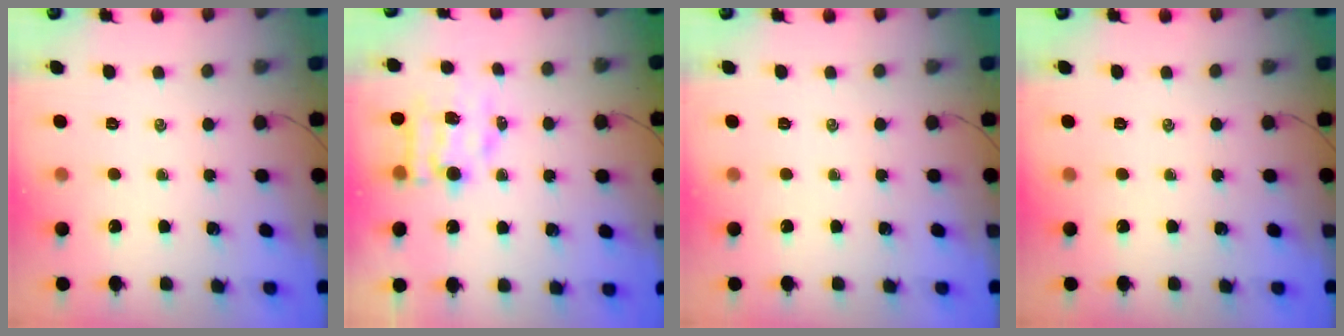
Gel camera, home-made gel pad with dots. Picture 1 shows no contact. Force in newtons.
{"total": 7.8, "press": 7.8, "slide": 0.8}
{"total": 0.0}
{"total": 0.0}